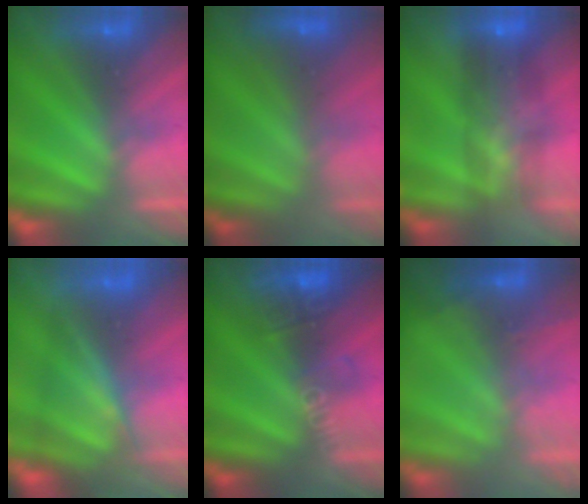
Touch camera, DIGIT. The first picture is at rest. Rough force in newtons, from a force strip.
{"total": 3.0}
{"total": 7.0}
{"total": 4.6}
{"total": 2.7}
{"total": 2.7}